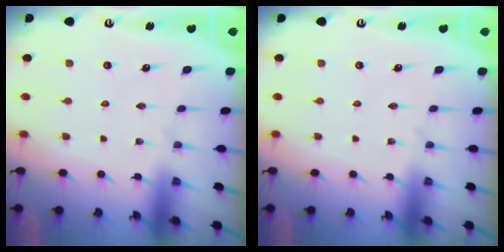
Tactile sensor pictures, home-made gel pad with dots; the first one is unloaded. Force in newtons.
{"total": 0.0}